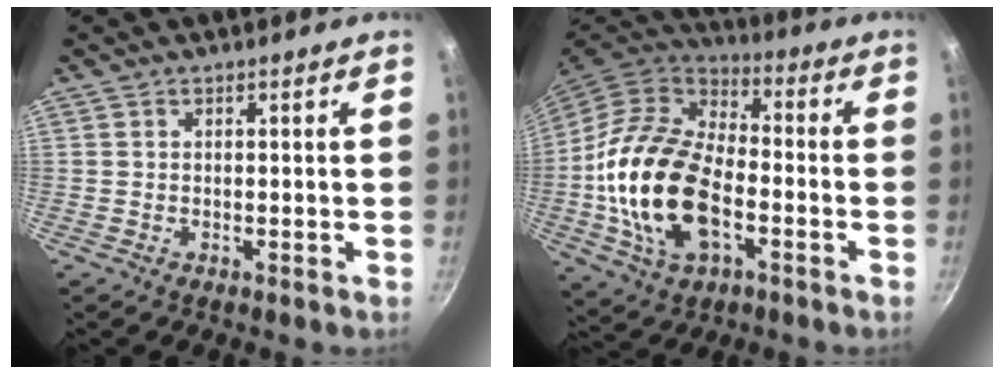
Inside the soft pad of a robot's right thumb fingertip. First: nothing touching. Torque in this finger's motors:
{"motor_torque": [-0.25, 1.59, 2.35, -0.43, 0.67]}